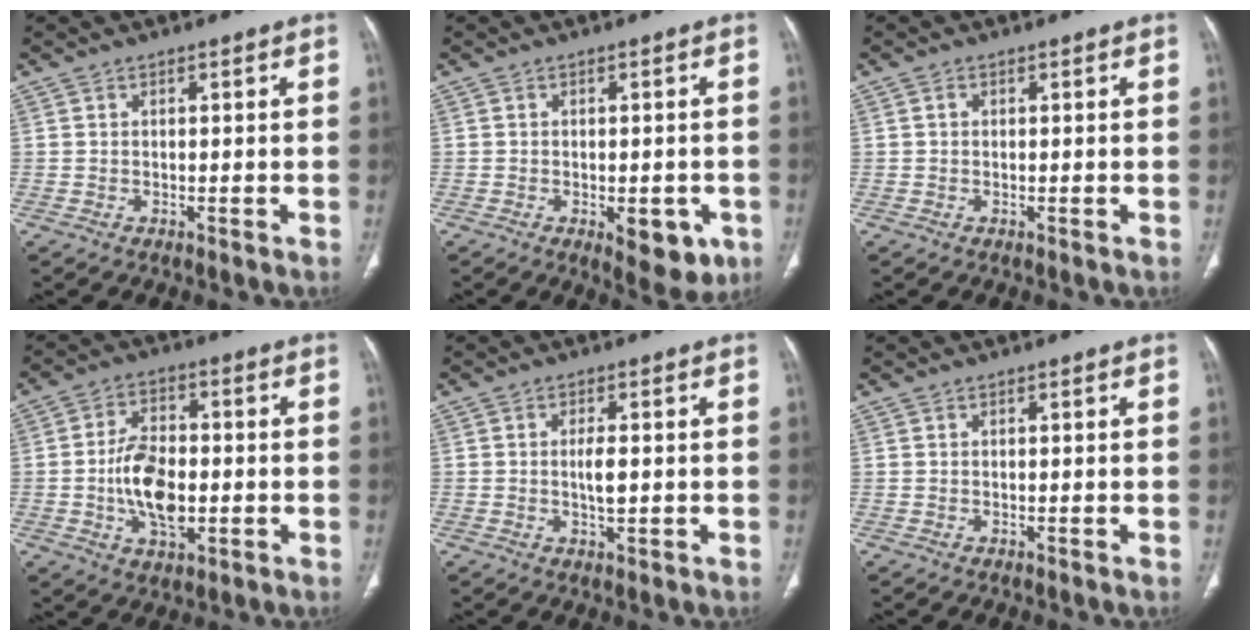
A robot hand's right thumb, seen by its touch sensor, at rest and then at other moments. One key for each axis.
{"total": 7.5, "fx": -2.7, "fy": 3.7, "fz": 6.0, "tx": -0.053, "ty": -0.001, "tz": -0.023}
{"total": 0.7, "fx": 0.1, "fy": 0.6, "fz": 0.3, "tx": -0.005, "ty": 0.003, "tz": 0.000}
{"total": 10.9, "fx": -1.6, "fy": 6.3, "fz": 8.8, "tx": -0.141, "ty": 0.010, "tz": -0.028}
{"total": 3.4, "fx": -0.1, "fy": 1.3, "fz": 3.2, "tx": -0.056, "ty": -0.002, "tz": -0.001}
{"total": 0.0}